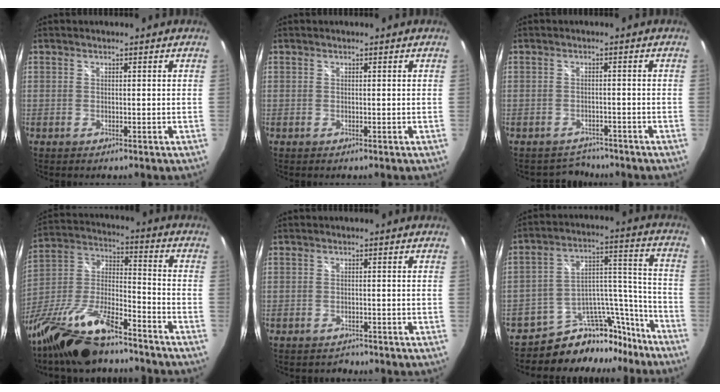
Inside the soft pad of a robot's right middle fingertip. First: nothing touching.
{"total": 0.0}
{"total": 3.7, "force": [-3.3, 1.5, -0.3], "torque": [-0.001, 0.007, -0.052]}
{"total": 19.0, "force": [-14.2, 5.4, 11.6], "torque": [-0.241, -0.013, -0.262]}
{"total": 1.8, "force": [-1.7, 0.7, 0.0], "torque": [0.001, 0.000, -0.024]}
{"total": 16.2, "force": [-14.0, 7.5, 3.3], "torque": [-0.045, 0.081, -0.206]}